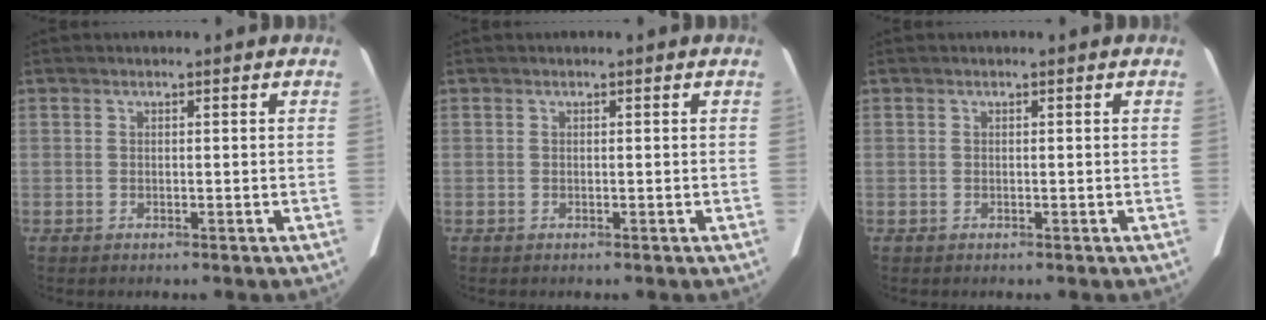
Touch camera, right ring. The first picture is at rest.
{"total": 0.0}
{"total": 0.0}